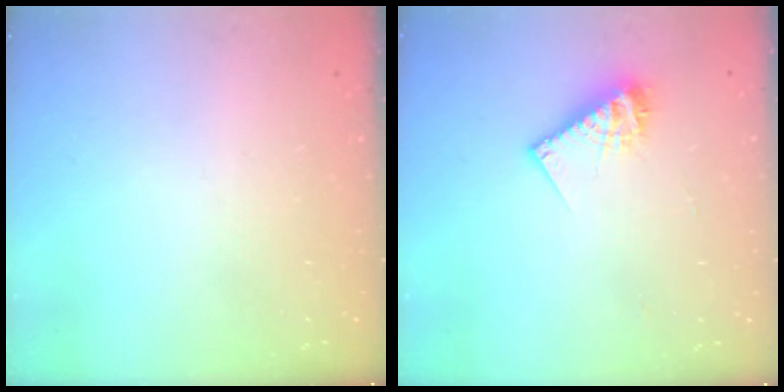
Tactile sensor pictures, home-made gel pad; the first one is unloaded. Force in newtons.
{"total": 9.7, "press": 9.7, "slide": 0.5}